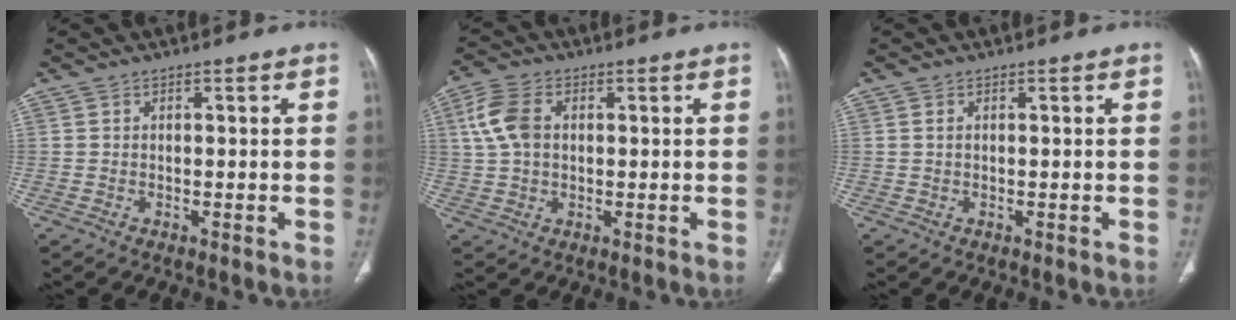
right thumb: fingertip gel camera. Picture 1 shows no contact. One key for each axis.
{"total": 7.4, "fx": 1.4, "fy": 4.9, "fz": 5.3, "tx": -0.118, "ty": 0.013, "tz": 0.028}
{"total": 0.6, "fx": 0.1, "fy": 0.3, "fz": 0.4, "tx": -0.012, "ty": 0.003, "tz": 0.003}